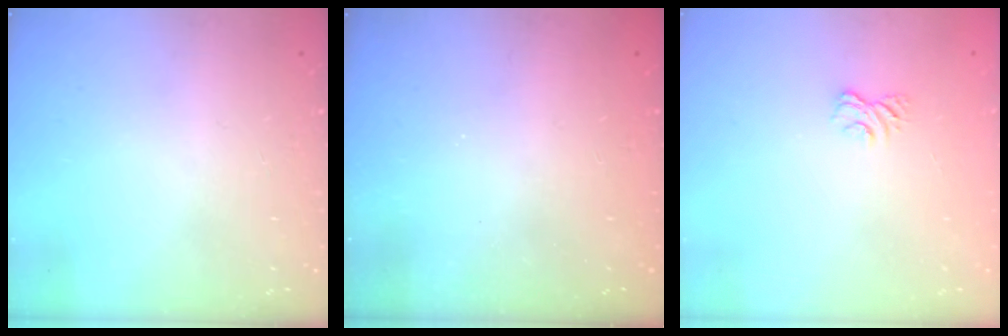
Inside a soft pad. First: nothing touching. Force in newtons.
{"total": 2.4, "press": 2.3, "slide": 0.8}
{"total": 2.8, "press": 2.5, "slide": 1.3}